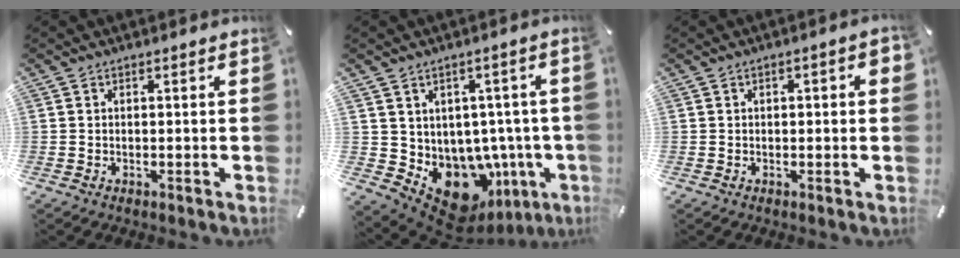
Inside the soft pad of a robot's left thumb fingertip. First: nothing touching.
{"total": 9.3, "force": [-3.6, 6.9, 5.1], "torque": [-0.073, -0.023, -0.046]}
{"total": 1.9, "force": [-0.2, 0.9, 1.7], "torque": [-0.021, 0.003, -0.006]}